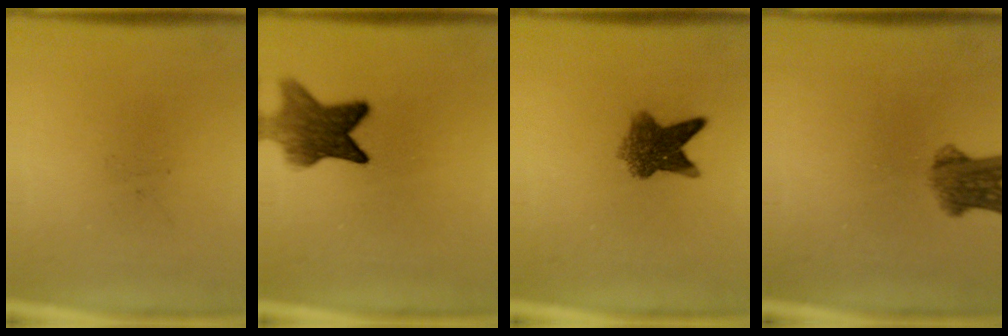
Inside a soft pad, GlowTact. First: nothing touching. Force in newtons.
{"total": 7.8}
{"total": 6.4}
{"total": 5.7}